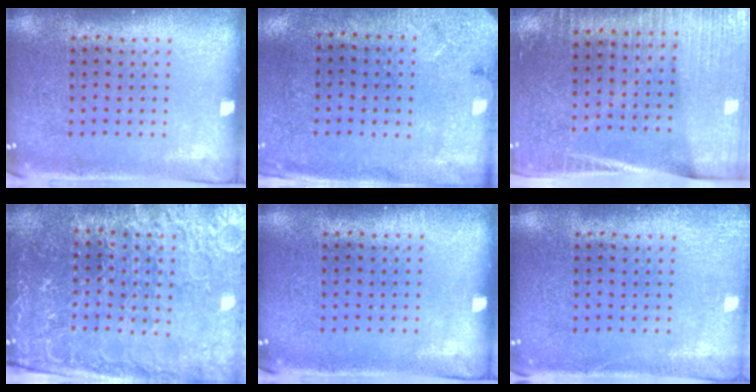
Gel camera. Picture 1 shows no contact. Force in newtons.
{"total": 2.6, "press": 2.1, "slide": 1.6}
{"total": 3.4, "press": 3.0, "slide": 1.5}
{"total": 4.0, "press": 3.9, "slide": 0.9}
{"total": 0.0}
{"total": 1.5, "press": 1.5, "slide": 0.3}